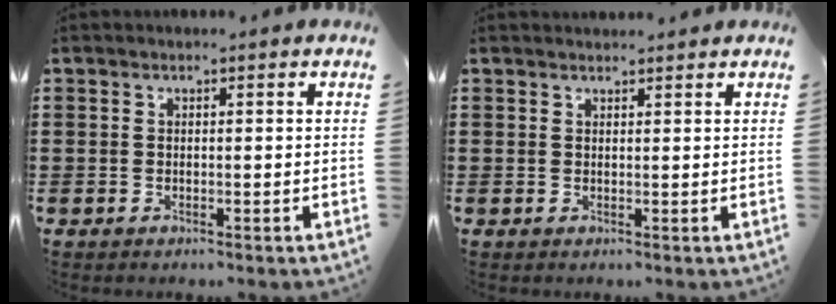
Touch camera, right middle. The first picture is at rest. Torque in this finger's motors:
{"motor_torque": [0.00, 0.00, 0.03, -0.01]}